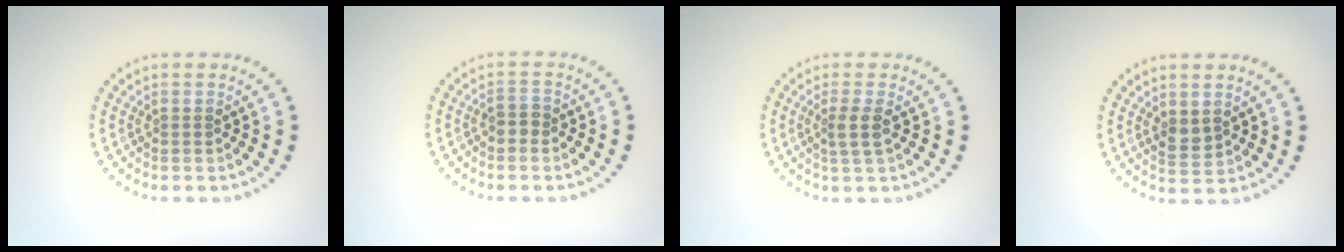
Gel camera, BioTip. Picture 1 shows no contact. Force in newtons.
{"total": 1.3, "press": 1.2, "slide": 0.5}
{"total": 1.7, "press": 1.4, "slide": 1.0}
{"total": 1.7, "press": 1.7, "slide": 0.4}